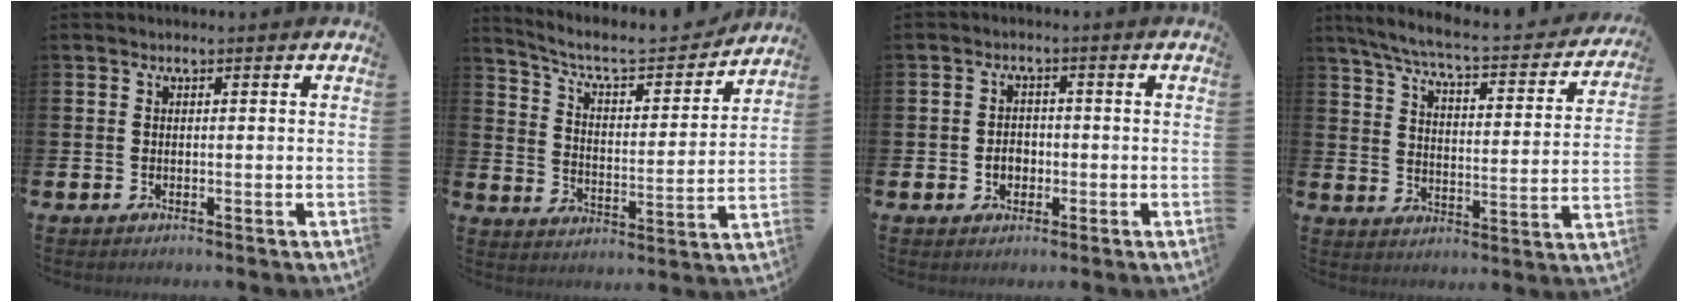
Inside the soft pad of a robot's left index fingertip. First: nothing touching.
{"total": 7.3, "force": [6.5, 1.9, 2.8], "torque": [-0.091, -0.045, 0.107]}
{"total": 2.5, "force": [-0.6, 2.0, 1.3], "torque": [-0.015, 0.000, -0.018]}
{"total": 6.7, "force": [5.8, 0.7, 3.2], "torque": [-0.088, -0.041, 0.093]}